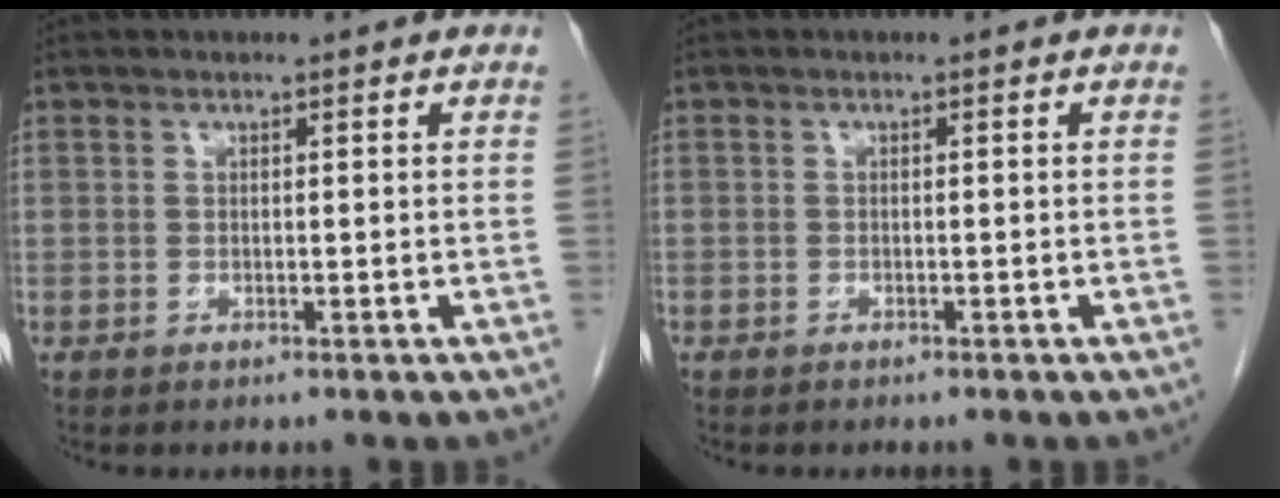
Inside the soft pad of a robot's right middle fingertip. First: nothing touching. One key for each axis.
{"total": 0.5, "fx": -0.4, "fy": 0.3, "fz": 0.1, "tx": -0.009, "ty": 0.002, "tz": -0.009}